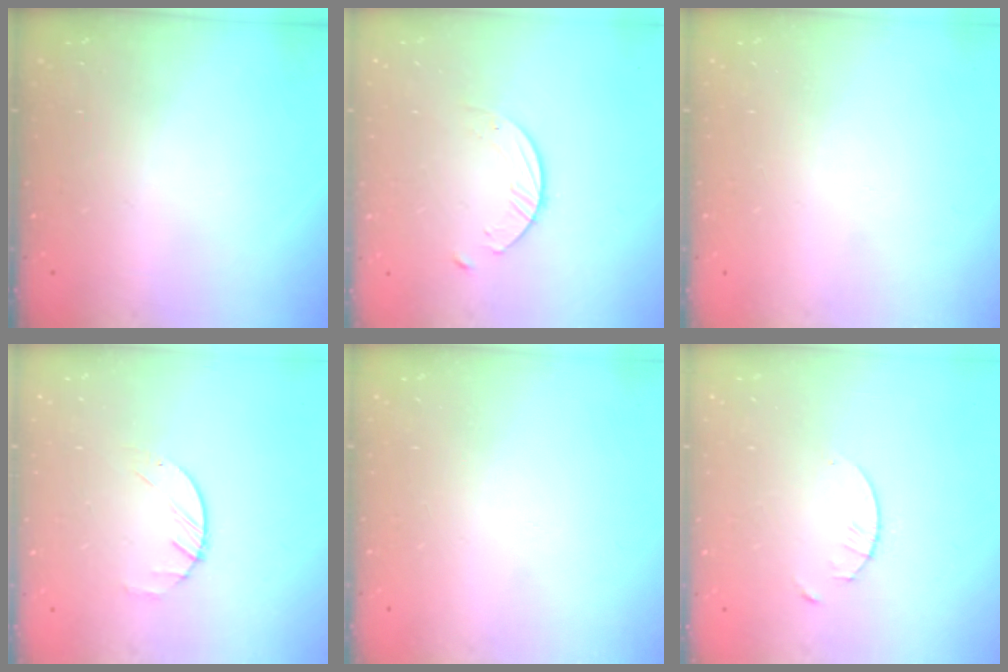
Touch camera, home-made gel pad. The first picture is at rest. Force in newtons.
{"total": 1.4, "press": 1.4, "slide": 0.2}
{"total": 0.0}
{"total": 1.4, "press": 1.3, "slide": 0.2}
{"total": 0.0}
{"total": 1.3, "press": 1.3, "slide": 0.2}